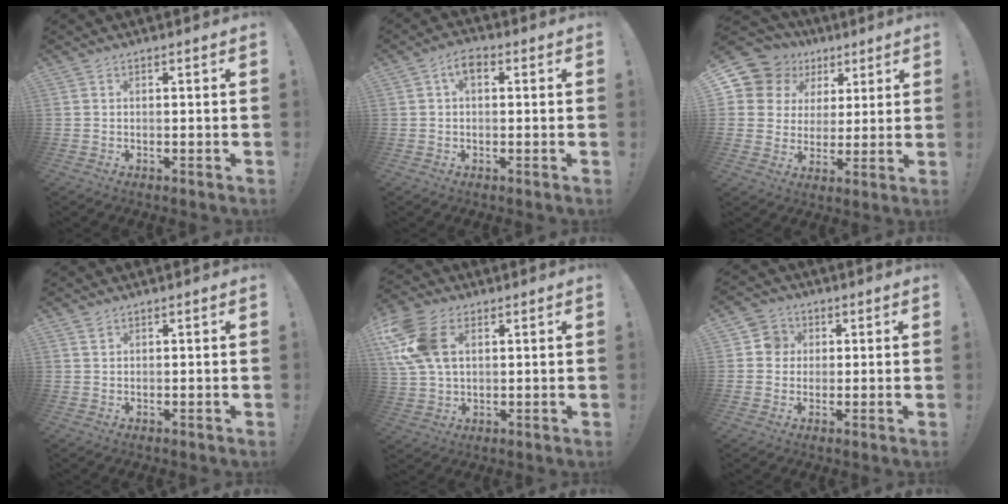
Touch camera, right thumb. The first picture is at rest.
{"total": 4.4, "force": [0.9, 2.5, 3.5], "torque": [-0.059, 0.008, 0.015]}
{"total": 12.5, "force": [6.6, 9.9, 3.6], "torque": [-0.067, -0.041, 0.139]}
{"total": 1.4, "force": [1.0, 0.8, 0.5], "torque": [-0.003, -0.004, 0.017]}
{"total": 15.3, "force": [4.7, 10.0, 10.5], "torque": [-0.220, 0.003, 0.094]}
{"total": 5.7, "force": [1.1, 5.4, 1.4], "torque": [-0.017, 0.006, 0.020]}